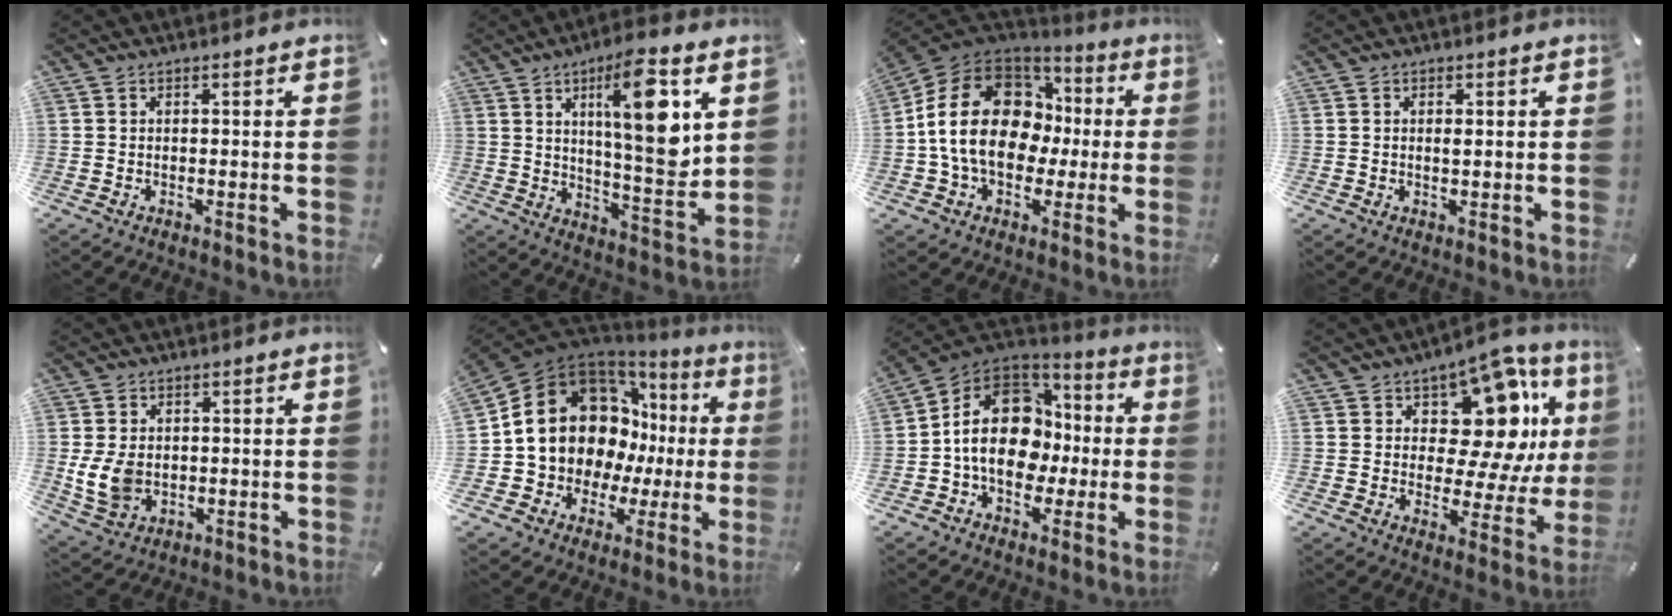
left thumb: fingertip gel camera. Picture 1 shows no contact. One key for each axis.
{"total": 16.9, "fx": 6.3, "fy": 4.3, "fz": 15.1, "tx": -0.230, "ty": -0.034, "tz": 0.089}
{"total": 21.0, "fx": 0.2, "fy": 16.3, "fz": 13.3, "tx": -0.256, "ty": 0.018, "tz": 0.008}
{"total": 1.1, "fx": 0.2, "fy": 0.4, "fz": 1.0, "tx": -0.012, "ty": -0.001, "tz": 0.002}
{"total": 8.2, "fx": -0.1, "fy": 6.6, "fz": 4.9, "tx": -0.105, "ty": 0.001, "tz": 0.001}
{"total": 19.4, "fx": 4.6, "fy": 15.5, "fz": 10.8, "tx": -0.197, "ty": -0.033, "tz": 0.098}
{"total": 17.0, "fx": -0.4, "fy": 13.4, "fz": 10.5, "tx": -0.195, "ty": 0.014, "tz": -0.003}
{"total": 15.5, "fx": 7.5, "fy": 9.3, "fz": 10.0, "tx": -0.120, "ty": -0.073, "tz": 0.128}